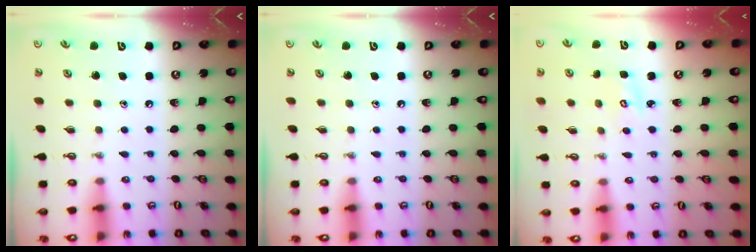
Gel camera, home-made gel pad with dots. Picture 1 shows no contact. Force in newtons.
{"total": 0.0}
{"total": 2.5, "press": 2.5, "slide": 0.2}